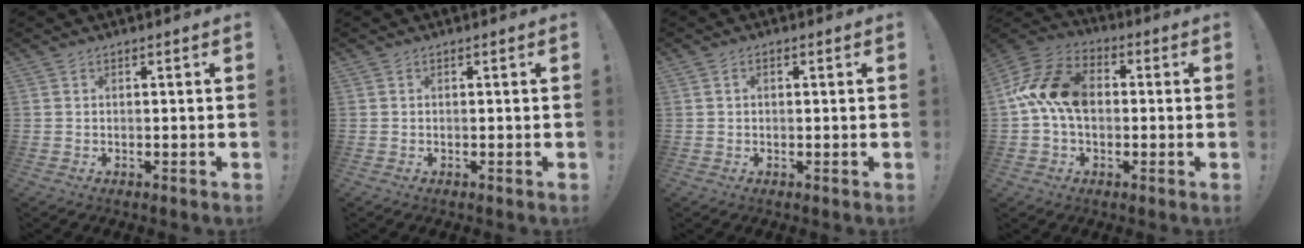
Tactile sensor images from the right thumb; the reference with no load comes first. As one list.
[{"total": 0.0}, {"total": 1.1, "force": [0.0, 0.8, 0.7], "torque": [-0.016, 0.004, 0.001]}, {"total": 16.0, "force": [0.7, 11.0, 11.5], "torque": [-0.211, 0.022, 0.014]}]